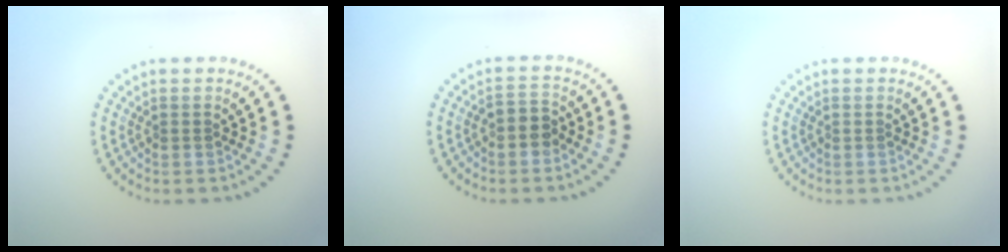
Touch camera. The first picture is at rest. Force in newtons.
{"total": 1.9, "press": 1.7, "slide": 0.8}
{"total": 0.0}